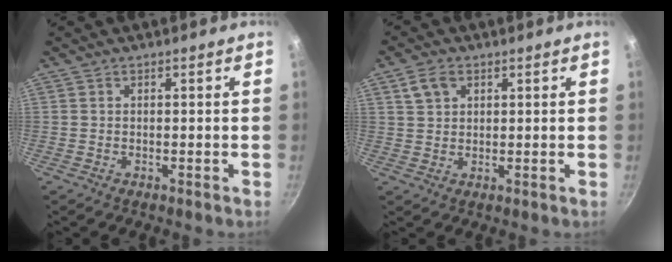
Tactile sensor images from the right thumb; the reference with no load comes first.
{"total": 4.4, "force": [2.0, 3.0, 2.4], "torque": [-0.032, 0.001, 0.038]}